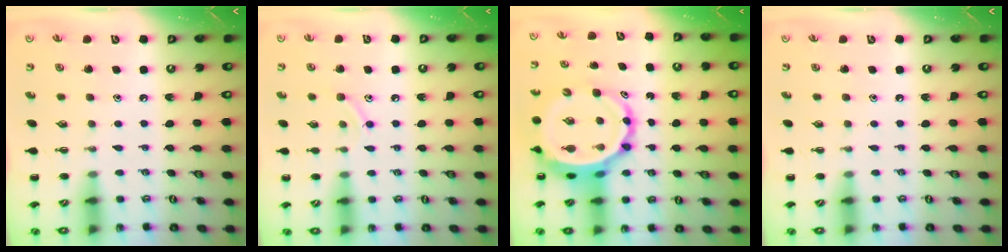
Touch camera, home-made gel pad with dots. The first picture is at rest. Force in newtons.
{"total": 8.4, "press": 8.3, "slide": 1.6}
{"total": 10.1, "press": 9.6, "slide": 3.1}
{"total": 0.0}